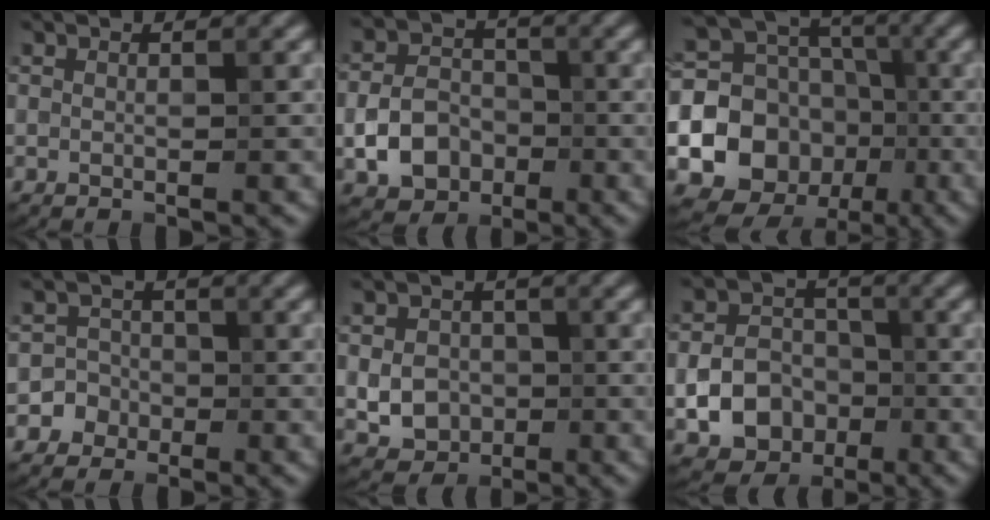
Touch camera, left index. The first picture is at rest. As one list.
[{"total": 4.8, "force": [-1.5, 3.8, 2.5], "torque": [-0.040, 0.001, -0.030]}, {"total": 15.3, "force": [-3.0, 14.0, 5.4], "torque": [-0.124, -0.014, -0.067]}, {"total": 2.9, "force": [-1.3, 2.6, 0.0], "torque": [0.039, 0.002, -0.030]}, {"total": 3.8, "force": [-0.6, 3.2, 1.9], "torque": [-0.028, -0.002, -0.013]}, {"total": 6.4, "force": [-1.8, 5.3, 3.1], "torque": [-0.032, -0.007, -0.042]}]